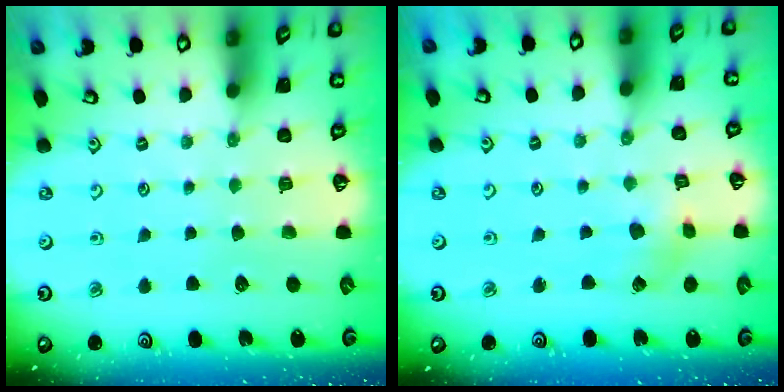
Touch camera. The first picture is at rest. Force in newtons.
{"total": 2.7, "press": 2.7, "slide": 0.5}